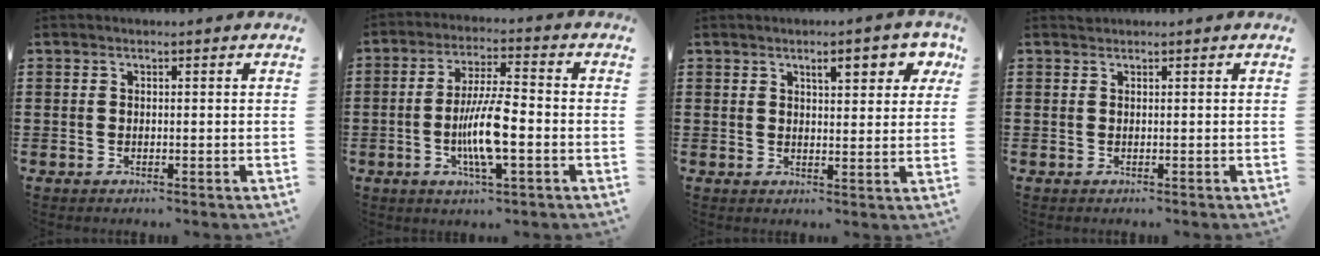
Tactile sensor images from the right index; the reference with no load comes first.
{"total": 9.1, "force": [-2.2, 2.0, 8.6], "torque": [-0.168, -0.006, -0.043]}
{"total": 4.7, "force": [2.5, 1.5, 3.7], "torque": [-0.047, -0.004, 0.034]}
{"total": 0.0}